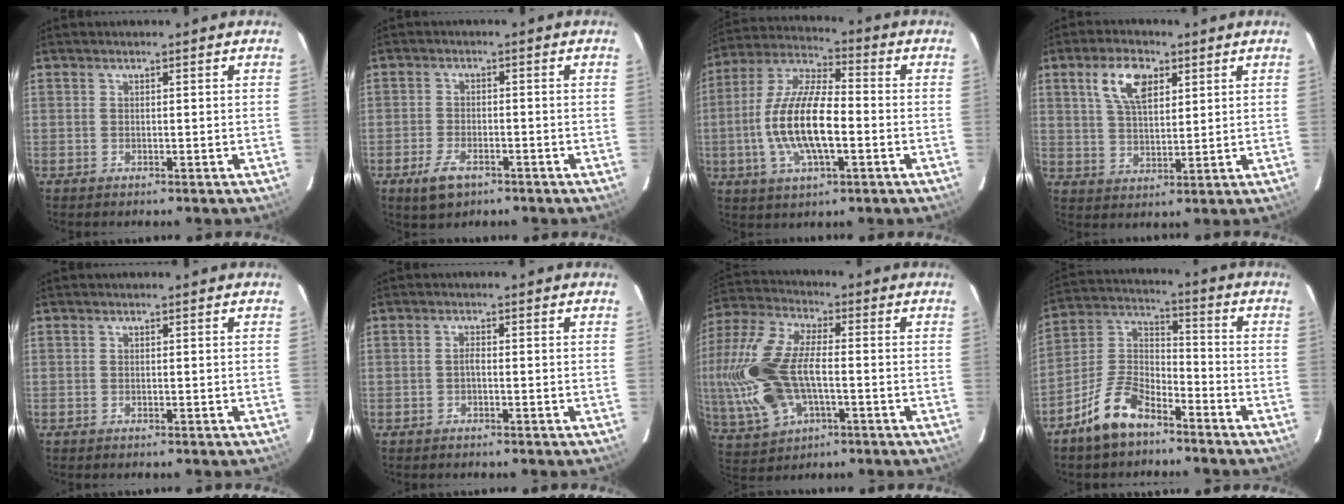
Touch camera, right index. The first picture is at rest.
{"total": 5.3, "force": [-3.2, 2.7, 3.3], "torque": [-0.084, -0.007, -0.055]}
{"total": 15.4, "force": [-3.0, 5.3, 14.1], "torque": [-0.287, 0.000, -0.059]}
{"total": 8.4, "force": [3.9, 4.1, 6.2], "torque": [-0.119, 0.017, 0.075]}
{"total": 0.0}
{"total": 0.9, "force": [-0.4, 0.3, 0.7], "torque": [-0.014, 0.006, -0.008]}
{"total": 20.9, "force": [-2.9, 11.4, 17.3], "torque": [-0.405, 0.000, -0.043]}
{"total": 11.1, "force": [-7.5, 5.1, 6.4], "torque": [-0.142, 0.026, -0.142]}